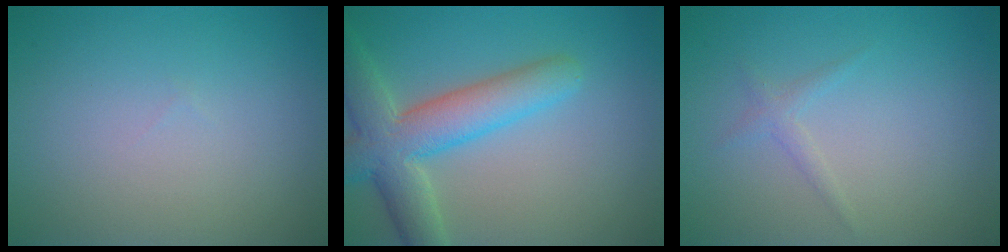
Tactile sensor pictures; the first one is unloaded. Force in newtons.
{"total": 6.7, "press": 6.7, "slide": 0.3}
{"total": 1.0, "press": 1.0, "slide": 0.1}